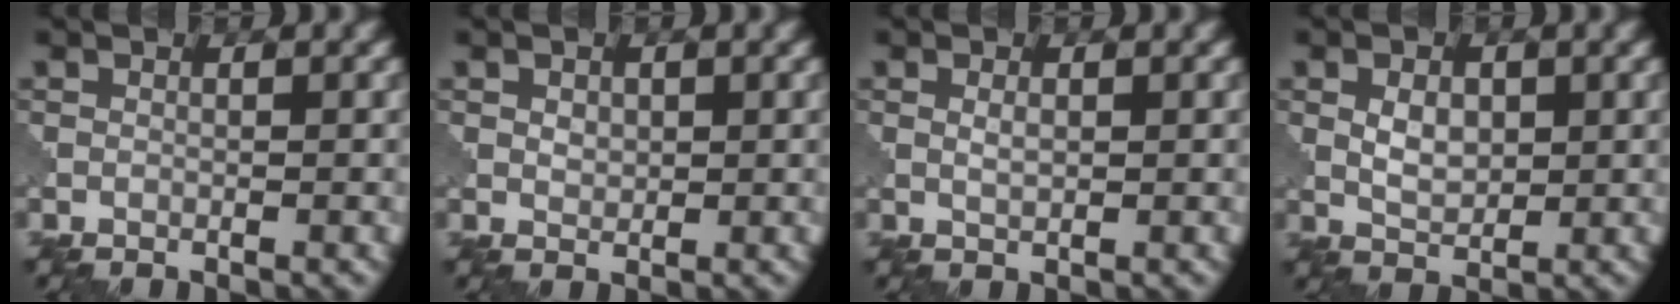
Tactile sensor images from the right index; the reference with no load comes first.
{"total": 1.2, "force": [0.4, 0.9, 0.7], "torque": [-0.012, -0.001, 0.008]}
{"total": 1.0, "force": [0.2, 0.4, 0.9], "torque": [-0.021, 0.000, 0.005]}
{"total": 2.7, "force": [0.4, 1.7, 2.0], "torque": [-0.039, 0.001, 0.008]}